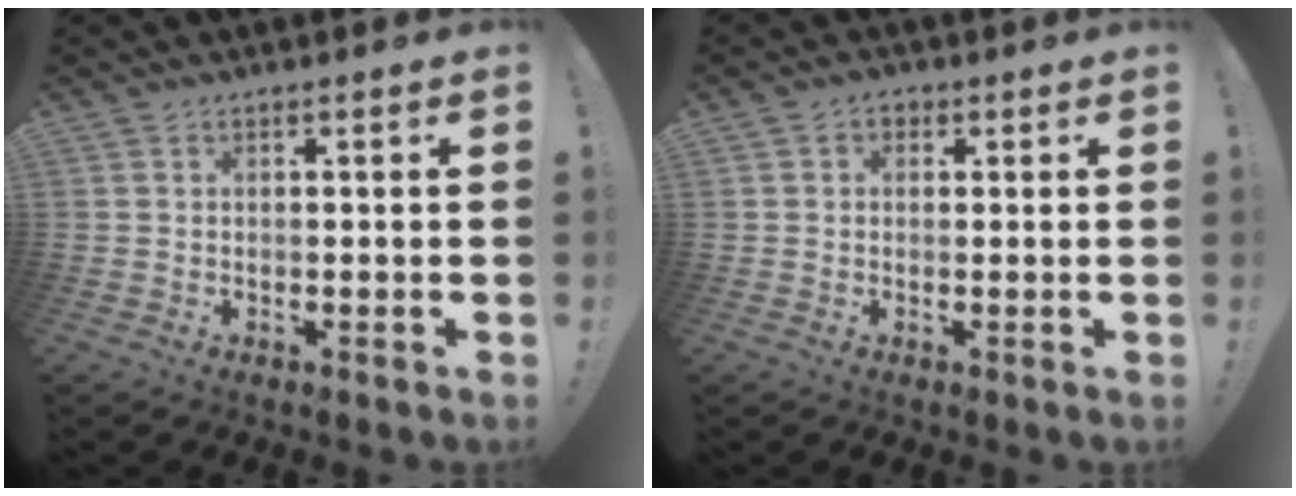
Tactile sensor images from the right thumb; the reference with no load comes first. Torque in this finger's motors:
{"motor_torque": [-0.24, 0.23, -0.26, 0.17, 0.10]}